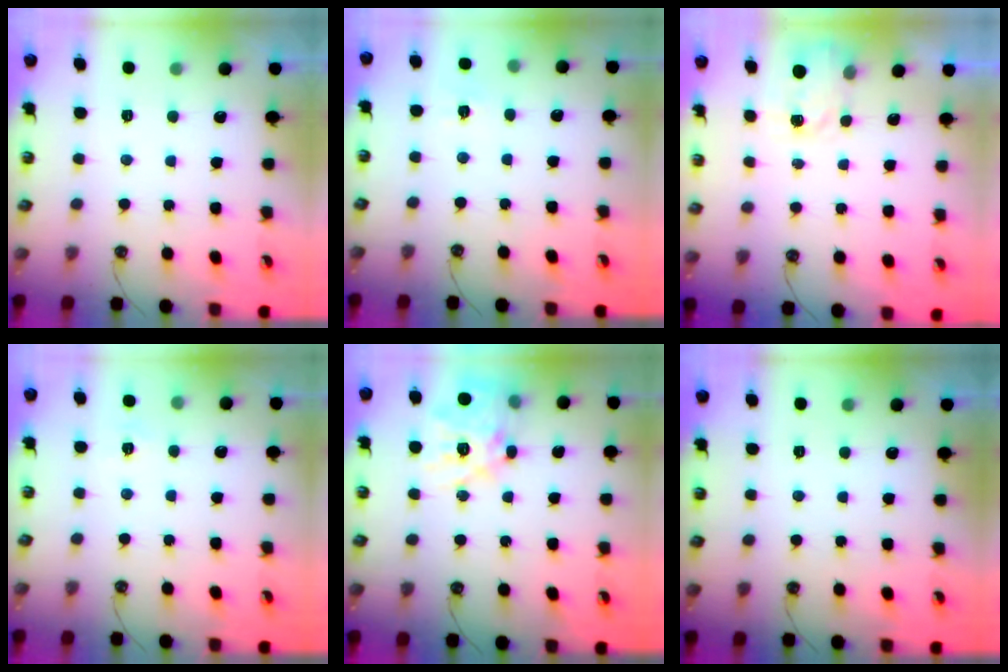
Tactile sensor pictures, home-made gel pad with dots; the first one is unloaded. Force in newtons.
{"total": 4.5, "press": 4.5, "slide": 0.6}
{"total": 2.6, "press": 2.6, "slide": 0.4}
{"total": 2.3, "press": 2.3, "slide": 0.3}
{"total": 16.3, "press": 16.3, "slide": 1.6}
{"total": 0.0}